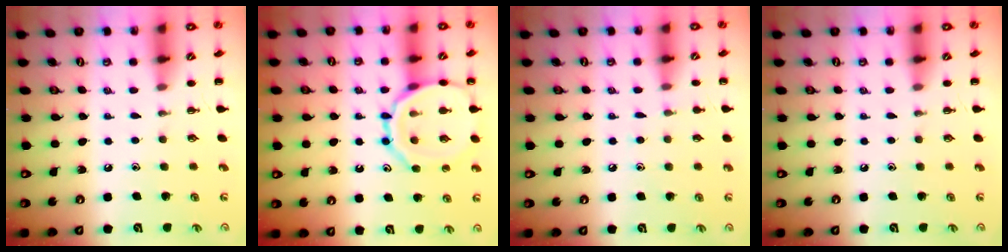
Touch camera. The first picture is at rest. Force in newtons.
{"total": 14.0, "press": 13.9, "slide": 1.3}
{"total": 5.3, "press": 4.9, "slide": 1.8}
{"total": 0.0}